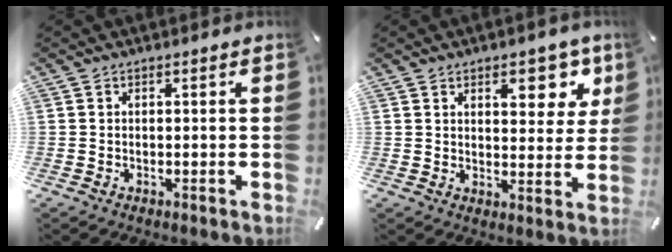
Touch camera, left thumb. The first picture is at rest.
{"total": 8.9, "force": [4.9, 4.6, 5.8], "torque": [-0.064, -0.020, 0.077]}